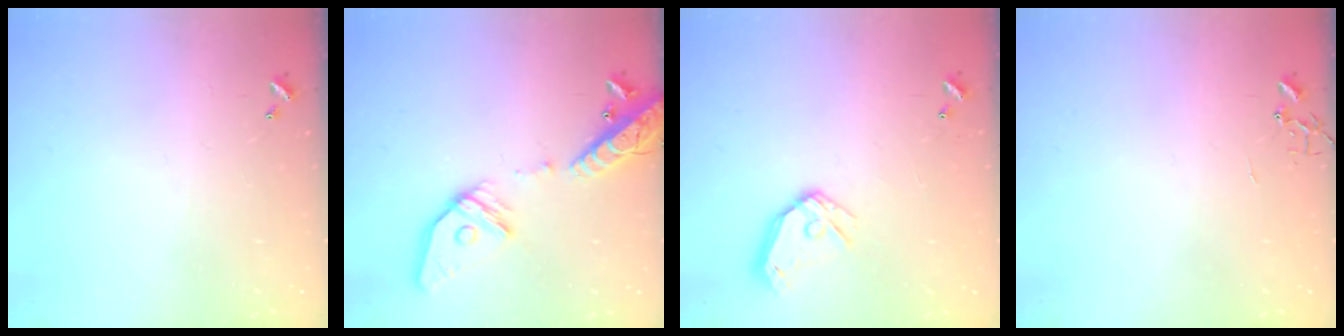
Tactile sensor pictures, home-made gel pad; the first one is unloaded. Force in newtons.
{"total": 18.3, "press": 17.9, "slide": 3.6}
{"total": 11.2, "press": 11.0, "slide": 1.8}
{"total": 0.0}